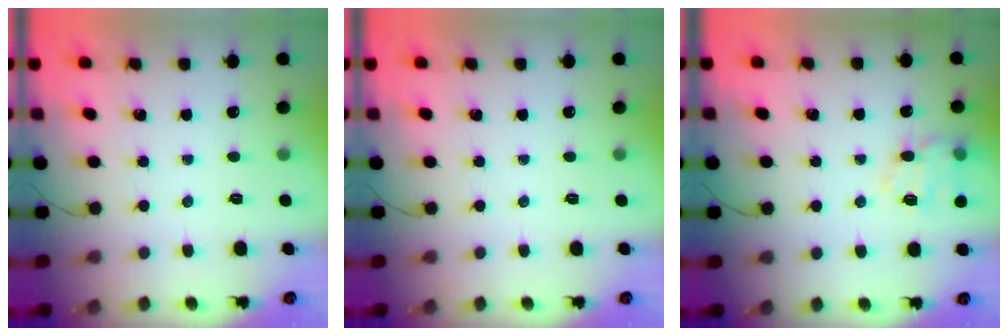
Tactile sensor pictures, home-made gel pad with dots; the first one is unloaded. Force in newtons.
{"total": 0.0}
{"total": 12.4, "press": 12.4, "slide": 1.0}